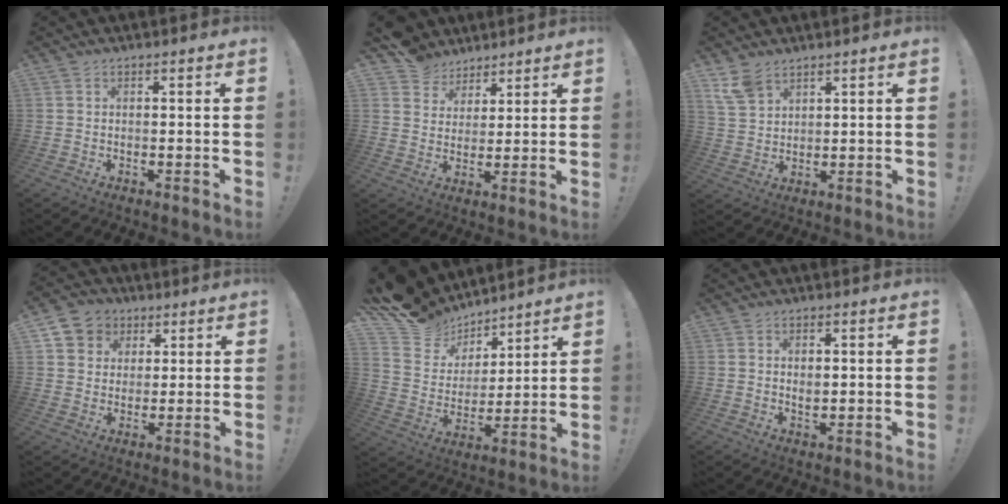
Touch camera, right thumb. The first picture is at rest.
{"total": 7.9, "force": [5.8, 5.4, 0.6], "torque": [-0.015, -0.044, 0.115]}
{"total": 7.0, "force": [5.0, 3.8, 3.2], "torque": [-0.065, -0.016, 0.100]}
{"total": 8.4, "force": [3.2, 7.5, 2.3], "torque": [-0.032, -0.013, 0.067]}
{"total": 12.8, "force": [9.6, 8.2, 2.1], "torque": [-0.053, -0.081, 0.187]}
{"total": 2.2, "force": [0.3, 1.4, 1.7], "torque": [-0.019, -0.002, 0.002]}